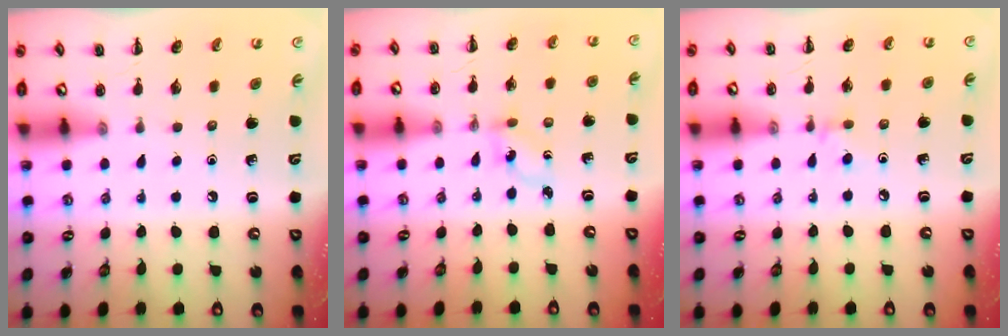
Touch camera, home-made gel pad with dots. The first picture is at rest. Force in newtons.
{"total": 1.4, "press": 1.2, "slide": 0.6}
{"total": 2.6, "press": 2.4, "slide": 1.0}